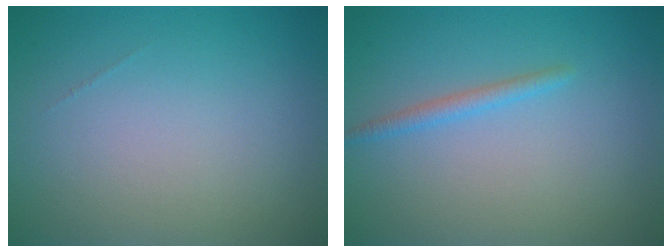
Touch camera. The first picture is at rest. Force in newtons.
{"total": 1.3, "press": 1.3, "slide": 0.0}